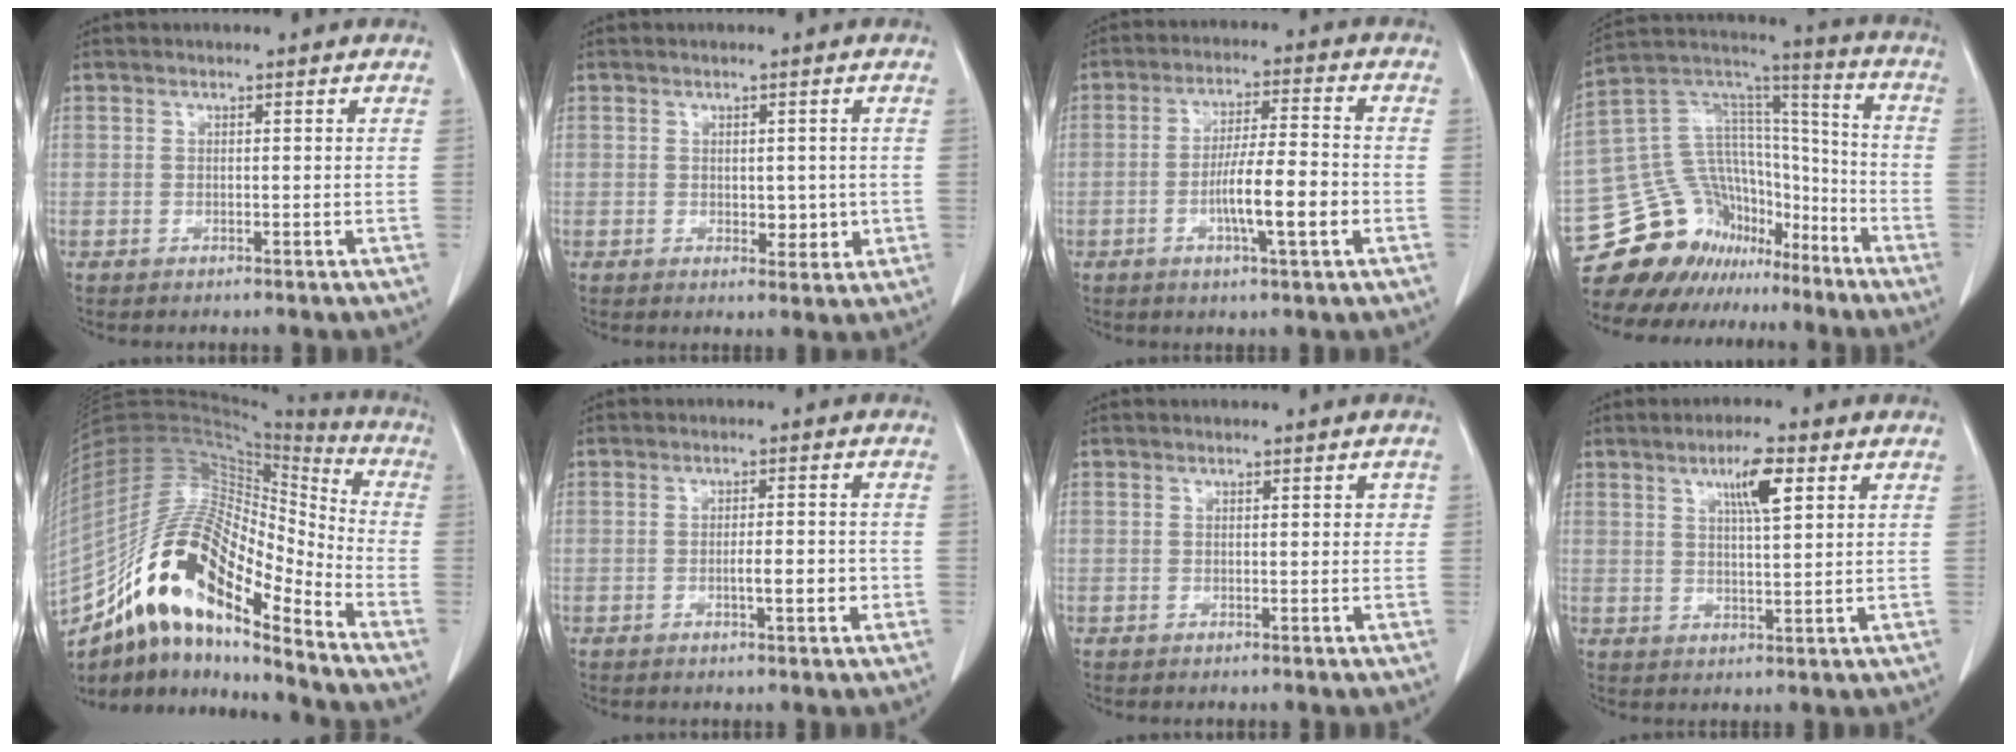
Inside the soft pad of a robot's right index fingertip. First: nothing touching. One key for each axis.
{"total": 3.1, "fx": 0.0, "fy": 1.9, "fz": 2.4, "tx": -0.022, "ty": -0.003, "tz": 0.012}
{"total": 8.7, "fx": -2.5, "fy": 0.7, "fz": 8.3, "tx": -0.141, "ty": 0.002, "tz": -0.041}
{"total": 19.1, "fx": -15.0, "fy": 10.7, "fz": 5.2, "tx": -0.104, "ty": 0.085, "tz": -0.250}
{"total": 21.4, "fx": -14.0, "fy": 5.5, "fz": 15.2, "tx": -0.313, "ty": 0.014, "tz": -0.250}
{"total": 3.4, "fx": -0.8, "fy": 0.7, "fz": 3.2, "tx": -0.049, "ty": 0.003, "tz": -0.005}
{"total": 1.0, "fx": 0.2, "fy": 0.7, "fz": 0.8, "tx": -0.007, "ty": 0.006, "tz": 0.004}
{"total": 5.8, "fx": 2.8, "fy": 0.8, "fz": 5.0, "tx": -0.088, "ty": 0.001, "tz": 0.046}